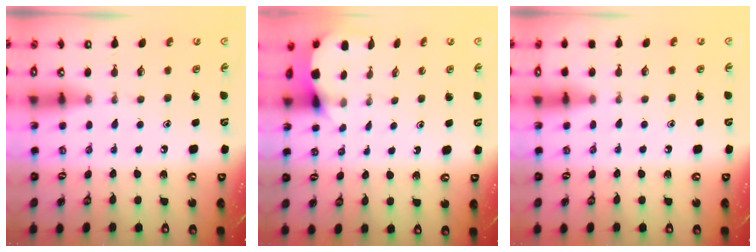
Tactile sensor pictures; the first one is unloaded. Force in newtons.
{"total": 3.6, "press": 3.6, "slide": 0.3}
{"total": 2.4, "press": 2.4, "slide": 0.4}